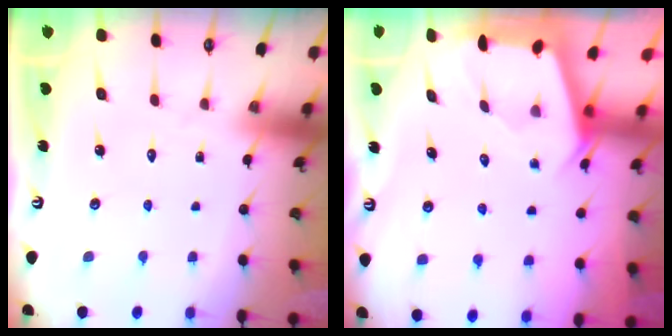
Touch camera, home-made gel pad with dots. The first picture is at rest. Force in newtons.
{"total": 2.1, "press": 2.0, "slide": 0.3}